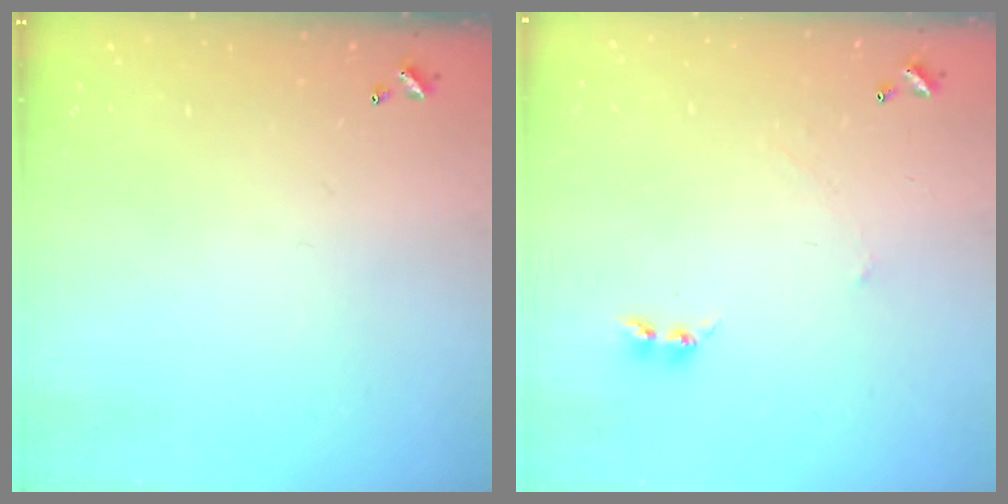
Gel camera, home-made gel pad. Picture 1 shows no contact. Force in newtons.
{"total": 2.3, "press": 2.3, "slide": 0.3}